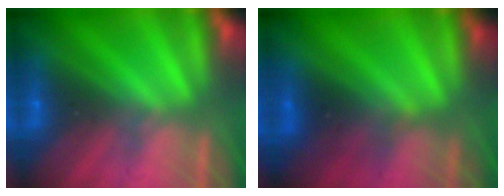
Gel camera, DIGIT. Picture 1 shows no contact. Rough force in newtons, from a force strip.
{"total": 3.9}